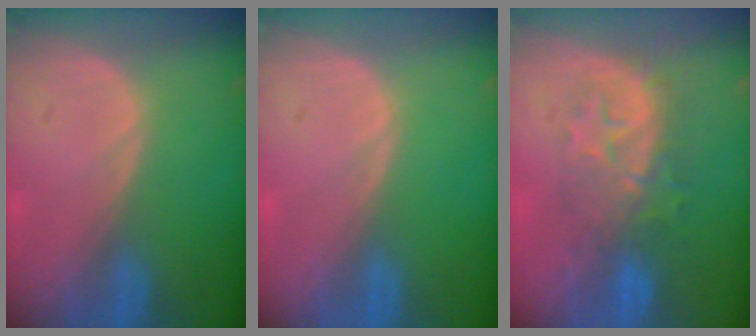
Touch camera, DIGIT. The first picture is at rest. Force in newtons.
{"total": 0.0}
{"total": 7.8, "press": 7.6, "slide": 1.7}